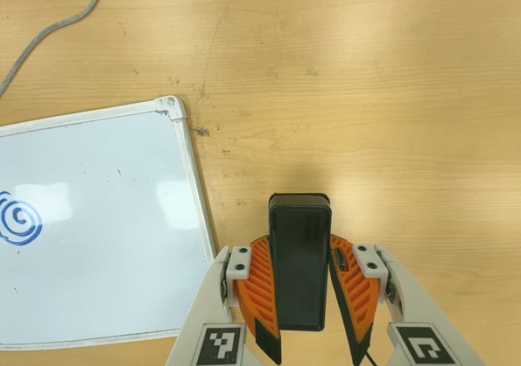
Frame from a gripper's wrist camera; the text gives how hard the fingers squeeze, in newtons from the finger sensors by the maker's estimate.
{"total": 8.9, "left": 7.2, "right": 10.7}